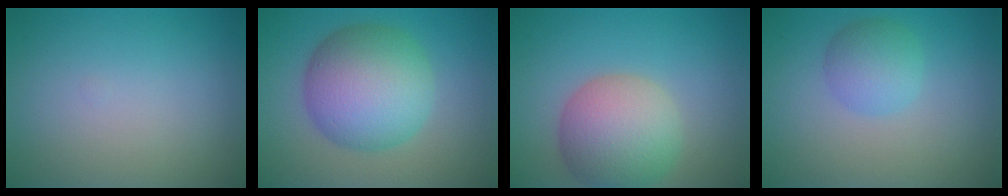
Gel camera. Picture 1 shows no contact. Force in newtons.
{"total": 8.9, "press": 8.9, "slide": 0.3}
{"total": 7.0, "press": 7.0, "slide": 0.5}
{"total": 2.9, "press": 2.9, "slide": 0.2}